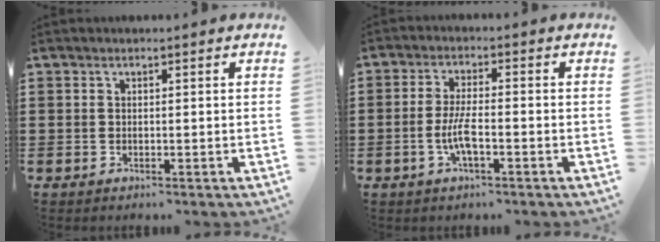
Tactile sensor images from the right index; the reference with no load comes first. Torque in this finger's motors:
{"motor_torque": [1.35, 0.79, 0.43, 0.05]}